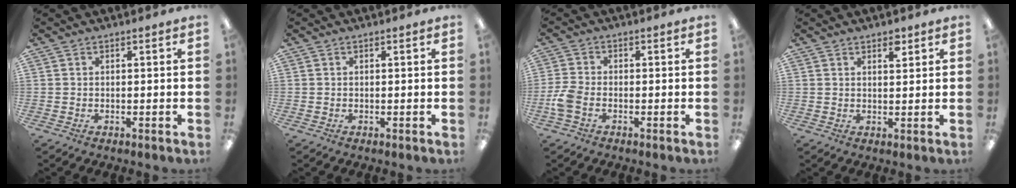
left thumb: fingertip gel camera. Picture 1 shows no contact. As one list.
[{"total": 0.0}, {"total": 4.6, "force": [-1.6, 2.7, 3.4], "torque": [-0.080, 0.000, -0.033]}, {"total": 2.8, "force": [2.2, 1.2, 1.3], "torque": [-0.005, -0.011, 0.035]}]